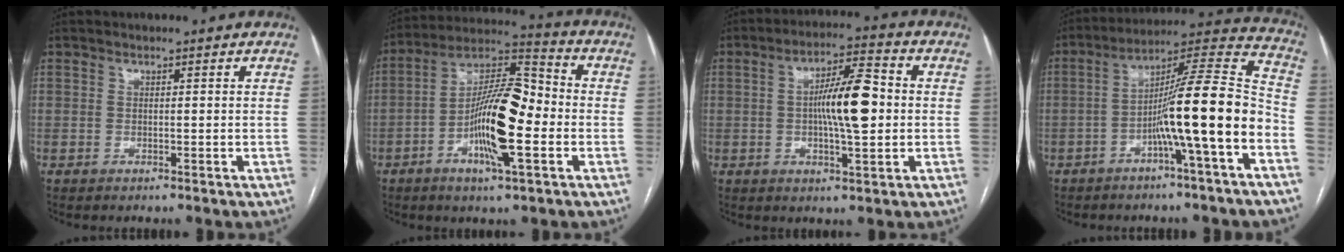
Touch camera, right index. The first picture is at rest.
{"total": 15.1, "force": [-3.5, 3.3, 14.3], "torque": [-0.259, 0.012, -0.063]}
{"total": 10.5, "force": [0.2, 2.2, 10.3], "torque": [-0.178, 0.015, -0.001]}
{"total": 15.1, "force": [-4.9, -0.5, 14.3], "torque": [-0.221, 0.023, -0.085]}